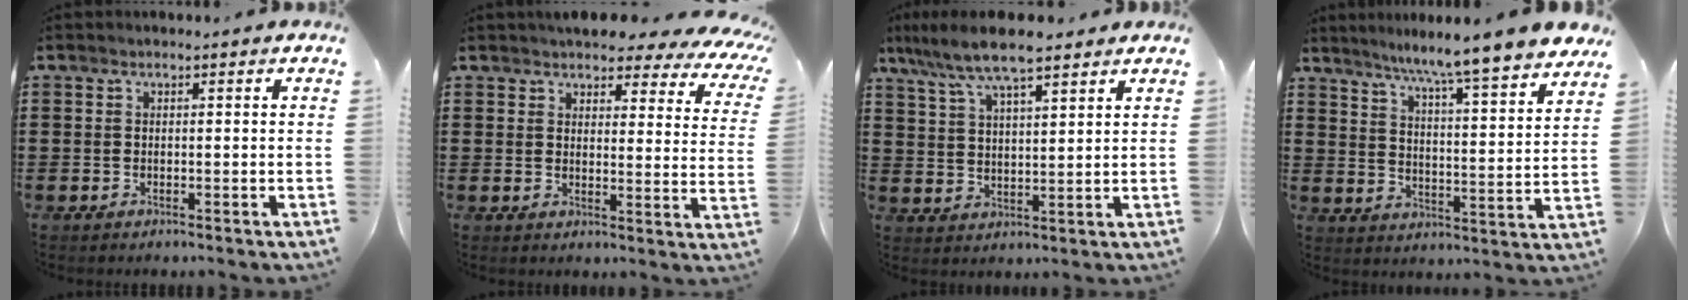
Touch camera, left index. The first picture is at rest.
{"total": 4.5, "force": [4.1, 1.2, 1.5], "torque": [-0.041, -0.023, 0.069]}
{"total": 8.2, "force": [6.6, 1.6, 4.6], "torque": [-0.108, -0.011, 0.119]}
{"total": 7.0, "force": [6.3, -1.3, 2.7], "torque": [-0.071, -0.058, 0.099]}